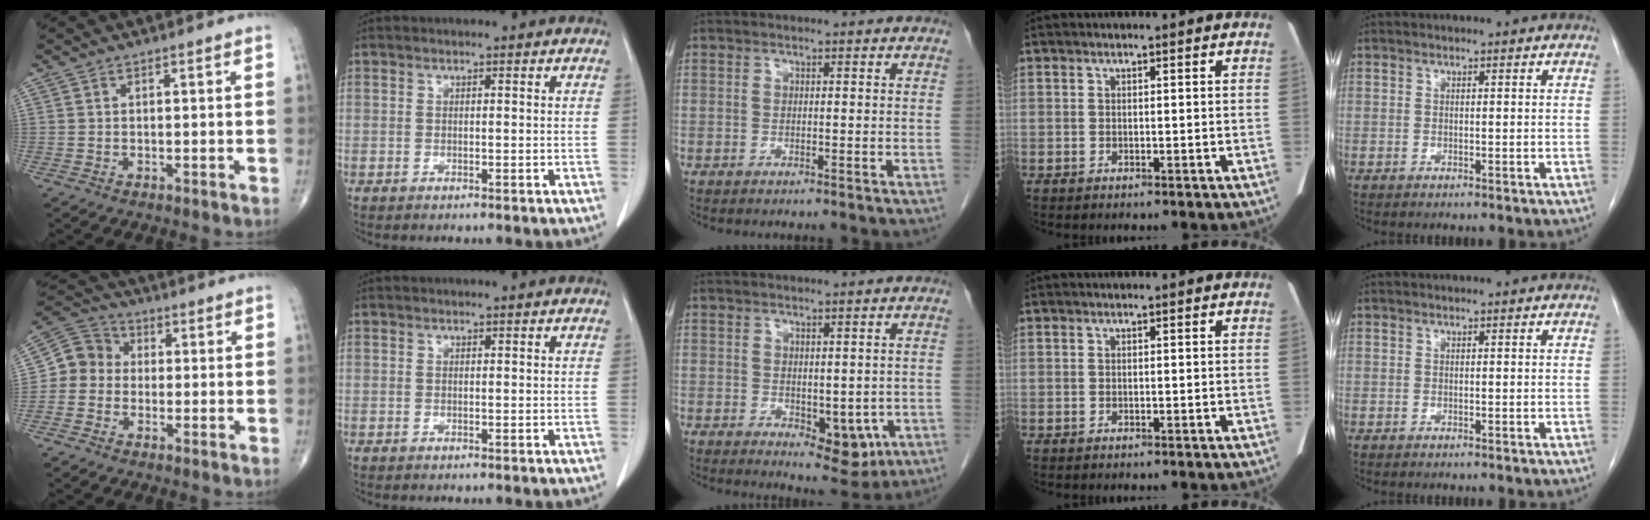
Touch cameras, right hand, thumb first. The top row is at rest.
{"thumb": {"total": 7.2, "force": [-0.6, 6.5, 2.9], "torque": [-0.032, 0.027, -0.028]}, "middle": {"total": 5.9, "force": [-1.4, 2.9, 5.0], "torque": [-0.055, -0.013, -0.005]}}